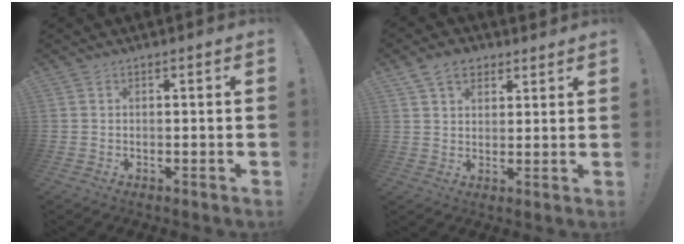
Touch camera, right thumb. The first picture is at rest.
{"total": 7.7, "force": [4.7, 5.0, 3.4], "torque": [-0.056, -0.013, 0.091]}